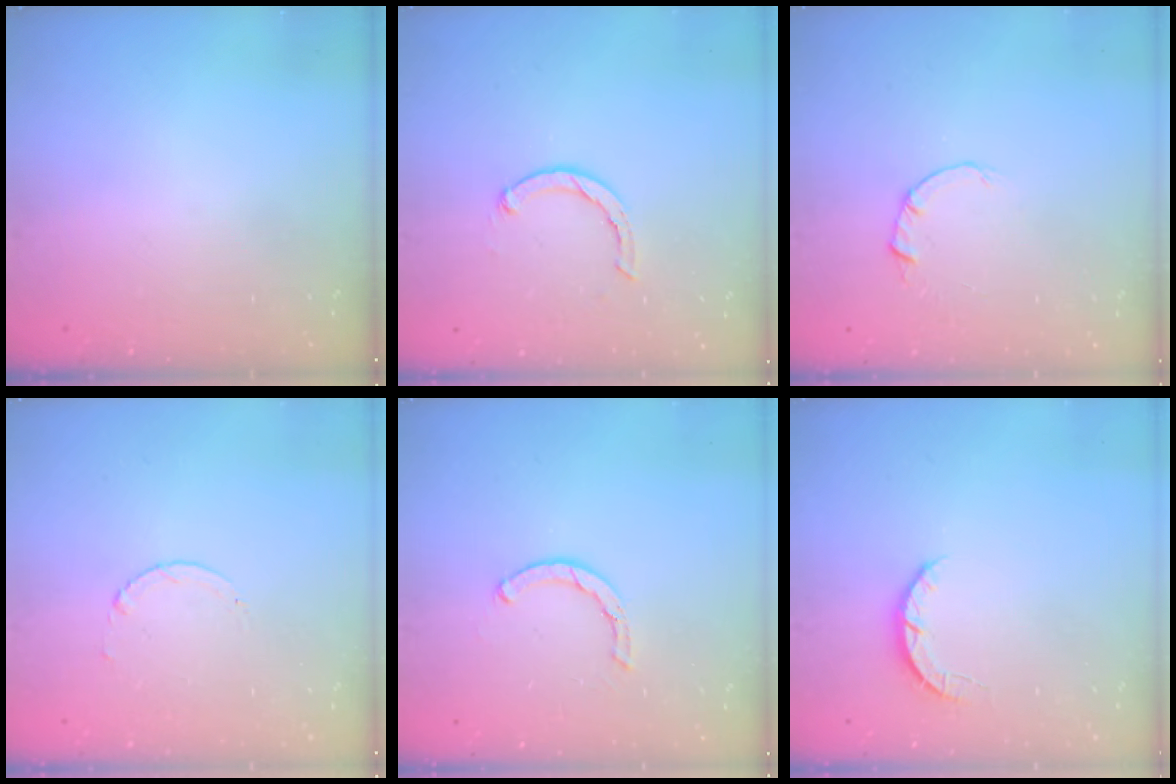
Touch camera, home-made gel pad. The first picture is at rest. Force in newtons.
{"total": 1.9, "press": 1.9, "slide": 0.3}
{"total": 2.0, "press": 2.0, "slide": 0.3}
{"total": 2.3, "press": 2.3, "slide": 0.3}
{"total": 1.6, "press": 1.6, "slide": 0.1}
{"total": 2.7, "press": 2.7, "slide": 0.4}